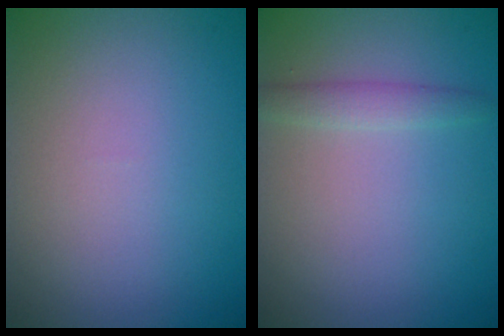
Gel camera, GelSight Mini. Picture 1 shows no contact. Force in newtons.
{"total": 1.5, "press": 1.5, "slide": 0.1}